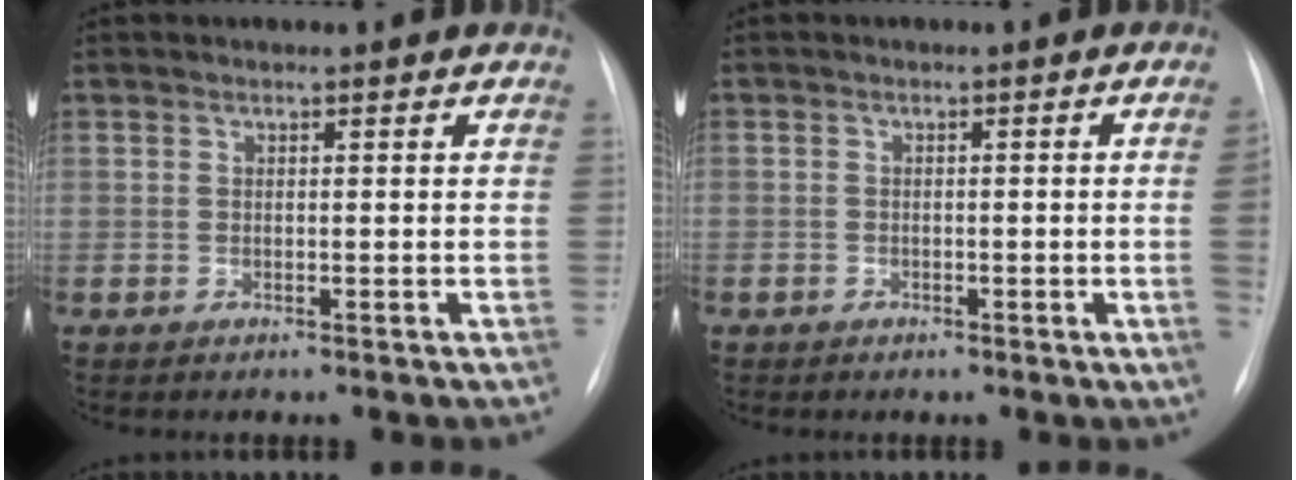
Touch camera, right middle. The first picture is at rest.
{"total": 2.5, "force": [-0.5, -0.3, 2.4], "torque": [-0.039, 0.001, -0.008]}